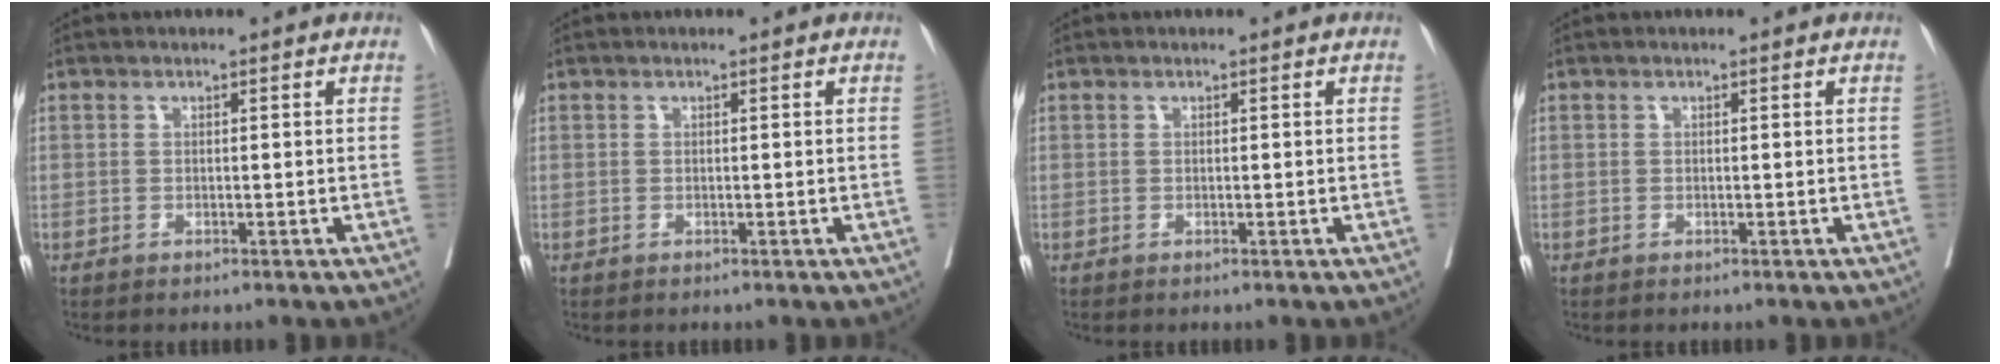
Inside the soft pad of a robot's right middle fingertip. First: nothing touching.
{"total": 0.0}
{"total": 0.0}
{"total": 0.0}